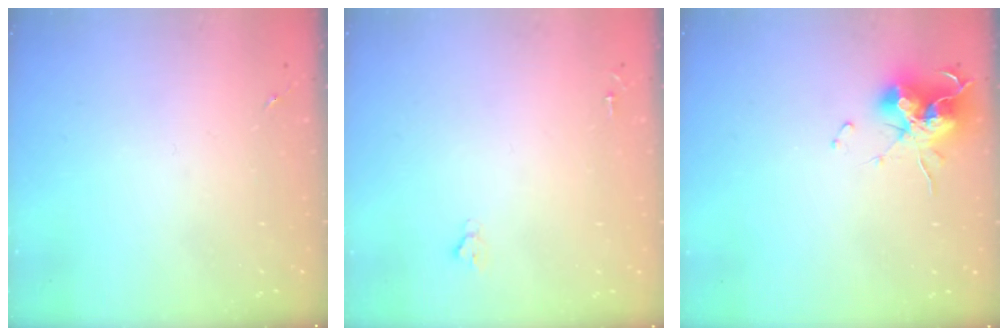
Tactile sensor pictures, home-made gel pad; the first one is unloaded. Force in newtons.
{"total": 1.9, "press": 1.9, "slide": 0.2}
{"total": 14.4, "press": 14.4, "slide": 0.6}